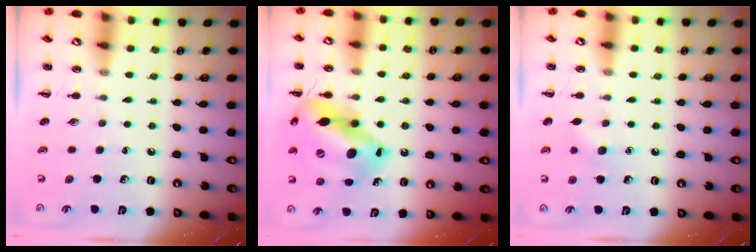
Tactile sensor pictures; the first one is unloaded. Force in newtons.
{"total": 17.5, "press": 16.9, "slide": 4.7}
{"total": 4.7, "press": 4.5, "slide": 1.2}